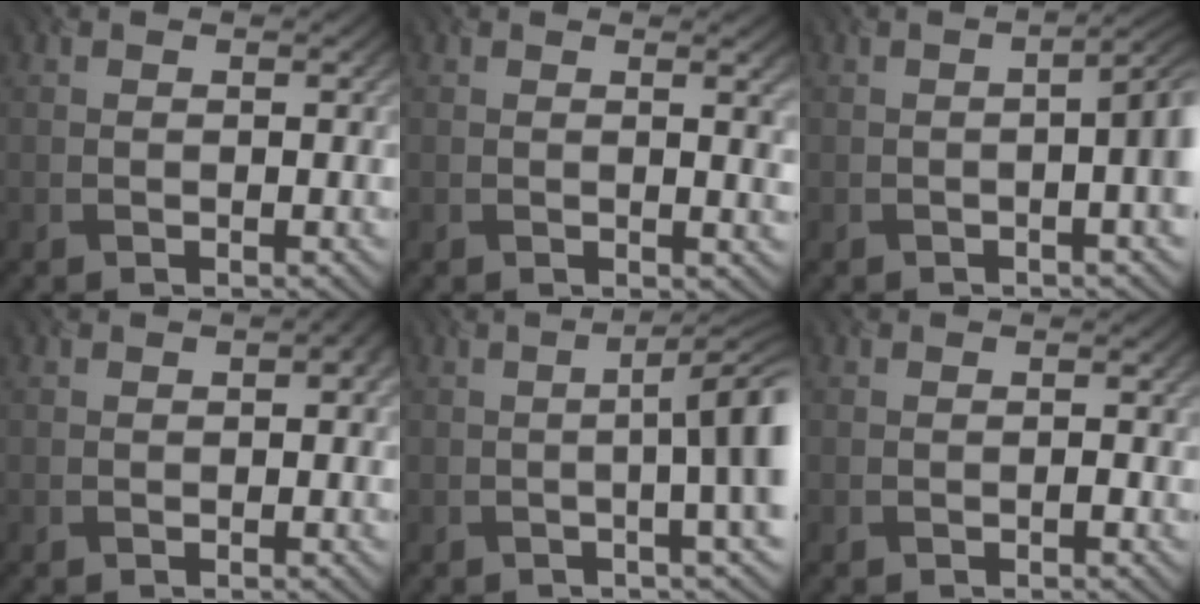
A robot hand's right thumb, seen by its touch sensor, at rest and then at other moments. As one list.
[{"total": 2.9, "force": [0.5, 0.6, 2.8], "torque": [-0.039, 0.004, 0.009]}, {"total": 6.1, "force": [-0.5, 2.1, 5.7], "torque": [-0.063, 0.004, -0.007]}, {"total": 1.6, "force": [0.0, 0.9, 1.3], "torque": [-0.018, 0.000, 0.002]}, {"total": 8.2, "force": [-0.3, 1.6, 8.1], "torque": [-0.106, 0.008, -0.009]}, {"total": 0.5, "force": [-0.3, 0.1, 0.4], "torque": [-0.005, 0.002, -0.004]}]